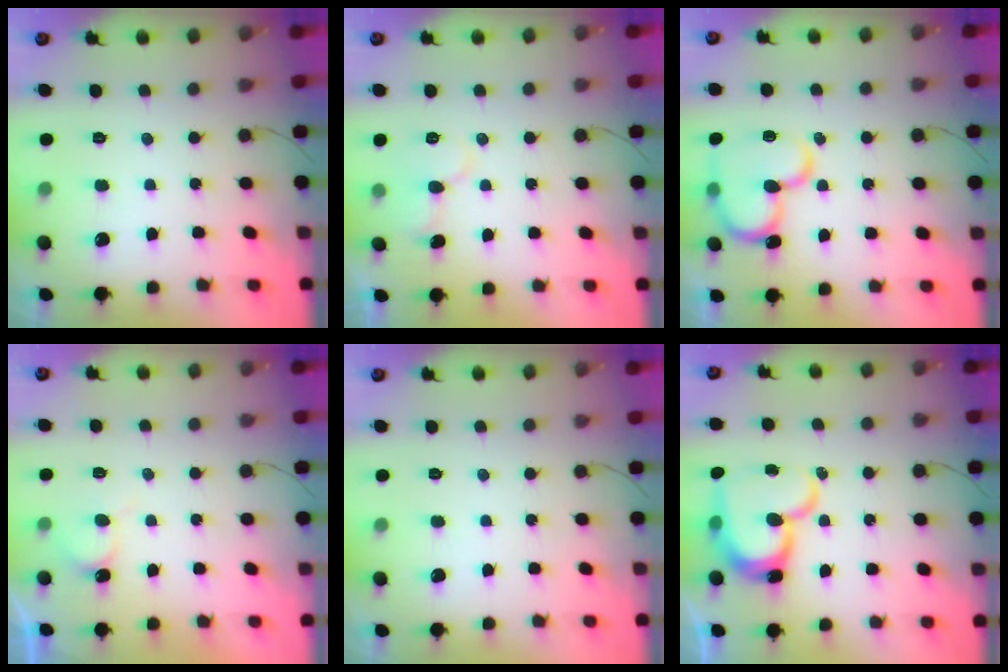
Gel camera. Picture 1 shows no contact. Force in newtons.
{"total": 7.0, "press": 7.0, "slide": 0.4}
{"total": 17.3, "press": 17.2, "slide": 1.6}
{"total": 7.6, "press": 7.6, "slide": 0.5}
{"total": 0.0}
{"total": 17.1, "press": 17.1, "slide": 1.7}